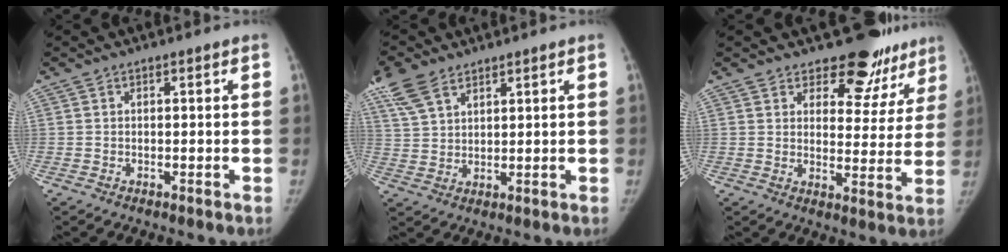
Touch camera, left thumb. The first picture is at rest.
{"total": 7.6, "force": [5.2, 3.8, 4.1], "torque": [-0.083, -0.002, 0.112]}
{"total": 13.5, "force": [11.3, 6.4, 3.6], "torque": [0.012, -0.082, 0.130]}